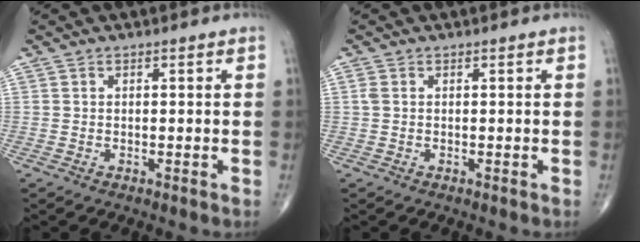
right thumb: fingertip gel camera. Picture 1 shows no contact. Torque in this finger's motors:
{"motor_torque": [0.47, 0.31, 0.21, 0.03, -0.03]}